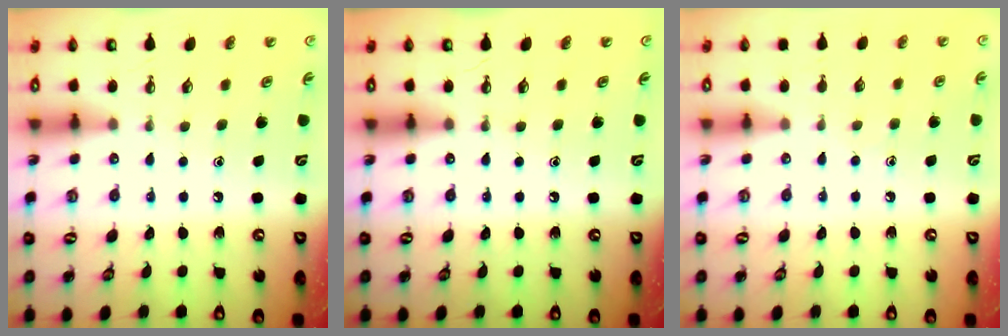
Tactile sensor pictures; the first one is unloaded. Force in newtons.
{"total": 0.0}
{"total": 4.2, "press": 4.2, "slide": 0.5}